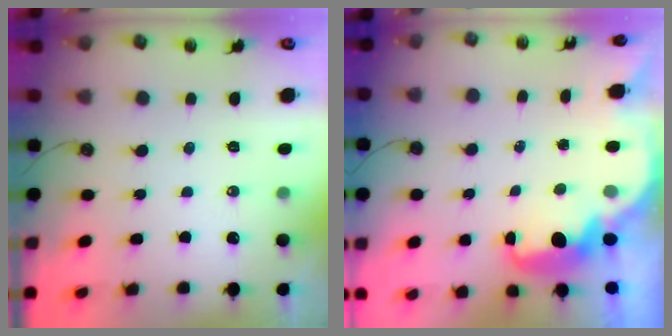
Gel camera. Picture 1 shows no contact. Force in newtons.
{"total": 4.4, "press": 4.4, "slide": 0.4}